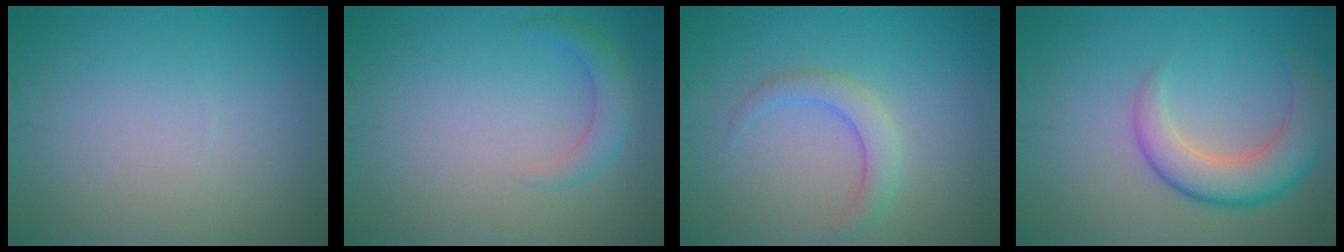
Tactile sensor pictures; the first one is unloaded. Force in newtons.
{"total": 2.0, "press": 2.0, "slide": 0.2}
{"total": 2.3, "press": 2.3, "slide": 0.0}
{"total": 5.1, "press": 5.1, "slide": 0.2}